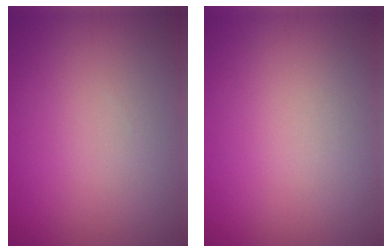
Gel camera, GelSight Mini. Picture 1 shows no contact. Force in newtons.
{"total": 0.0}